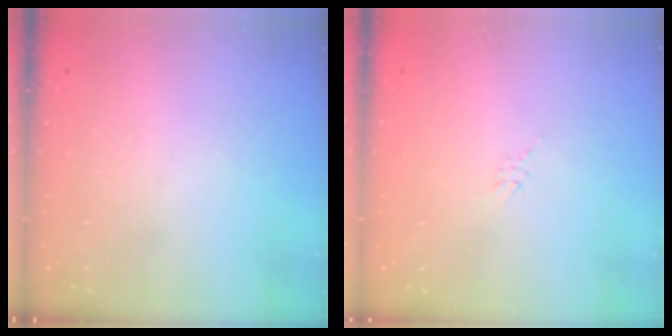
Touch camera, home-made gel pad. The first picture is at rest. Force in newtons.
{"total": 2.6, "press": 2.6, "slide": 0.2}